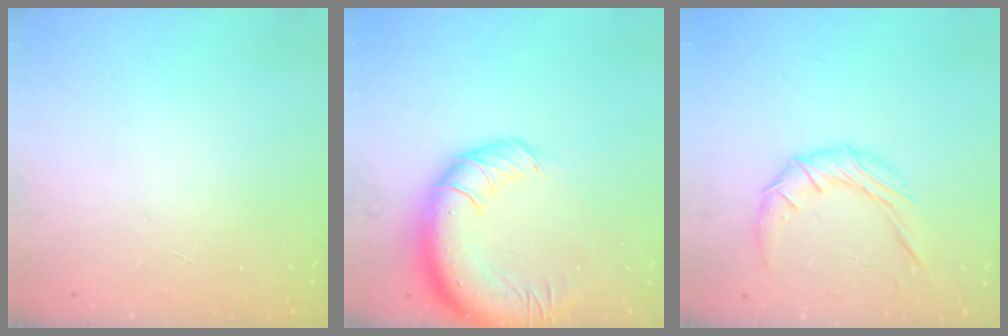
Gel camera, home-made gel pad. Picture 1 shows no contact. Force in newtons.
{"total": 19.0, "press": 18.5, "slide": 4.4}
{"total": 9.3, "press": 9.3, "slide": 0.8}